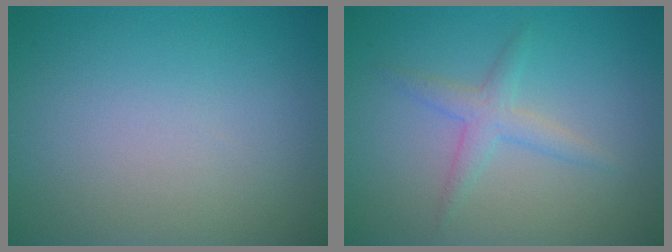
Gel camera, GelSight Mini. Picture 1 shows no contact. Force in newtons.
{"total": 2.1, "press": 2.1, "slide": 0.1}